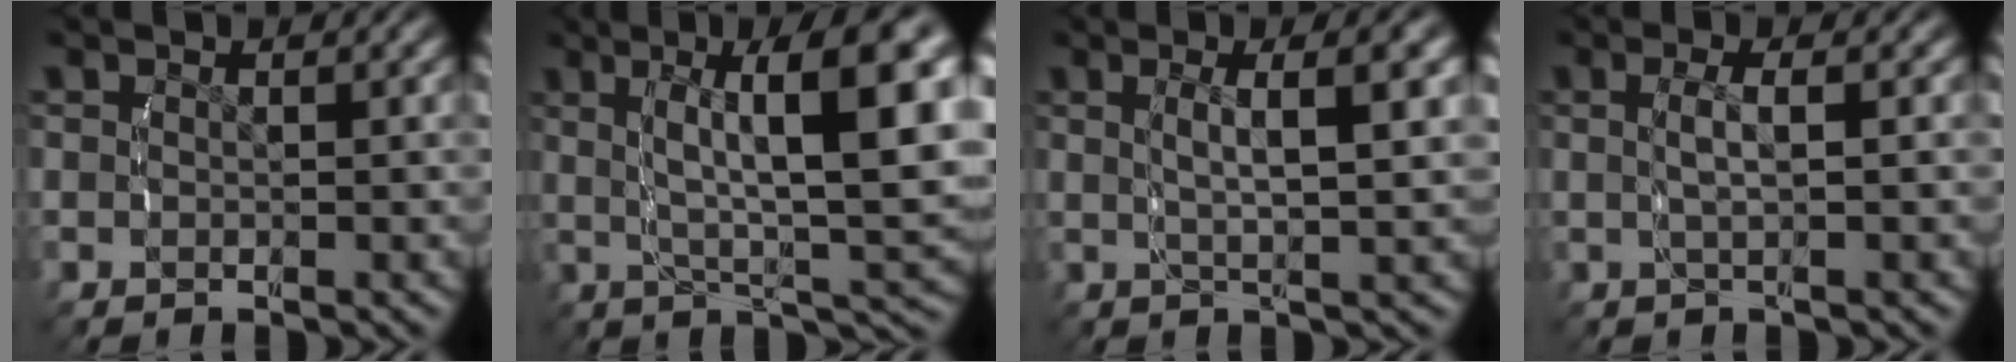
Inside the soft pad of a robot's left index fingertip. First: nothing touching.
{"total": 10.1, "force": [1.5, 2.5, 9.7], "torque": [-0.121, 0.014, 0.023]}
{"total": 4.4, "force": [1.1, 0.4, 4.2], "torque": [-0.066, 0.004, 0.025]}
{"total": 2.4, "force": [0.2, 0.1, 2.4], "torque": [-0.049, 0.001, 0.008]}